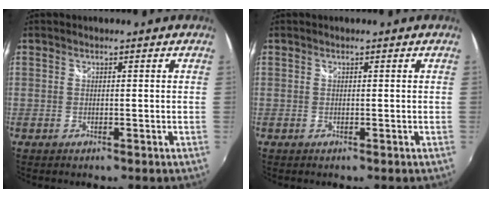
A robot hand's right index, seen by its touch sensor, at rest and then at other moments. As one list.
[{"total": 0.0}]